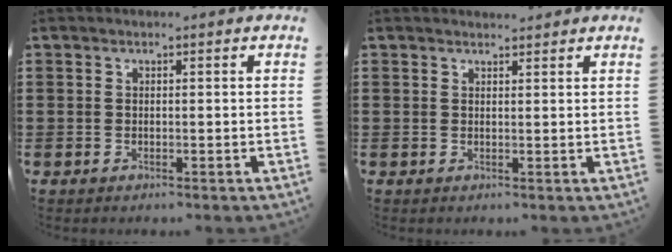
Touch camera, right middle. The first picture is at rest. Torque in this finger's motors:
{"motor_torque": [0.08, -0.12, -0.02, 0.01]}